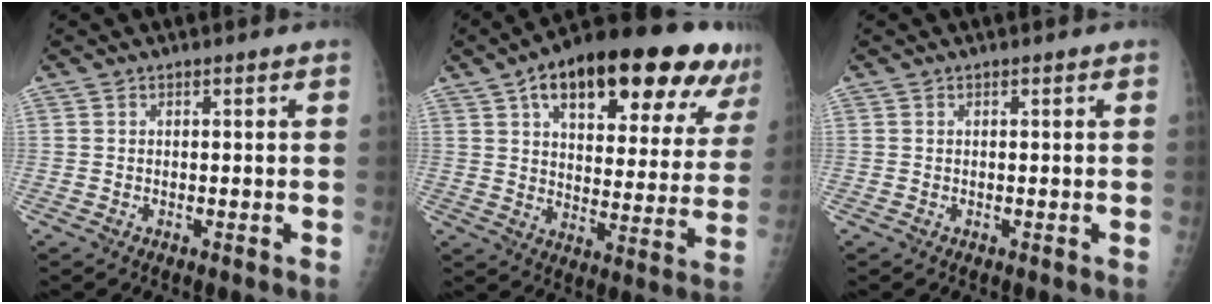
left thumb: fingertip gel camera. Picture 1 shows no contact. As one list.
[{"total": 27.5, "force": [15.1, 11.3, 20.0], "torque": [-0.255, -0.003, 0.218]}, {"total": 0.0}]